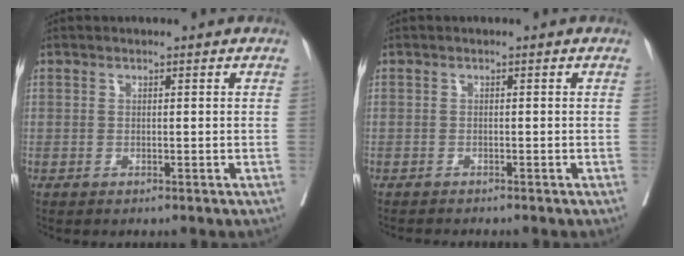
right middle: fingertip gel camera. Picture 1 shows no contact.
{"total": 1.8, "force": [-1.7, -0.1, 0.5], "torque": [-0.009, -0.004, -0.027]}